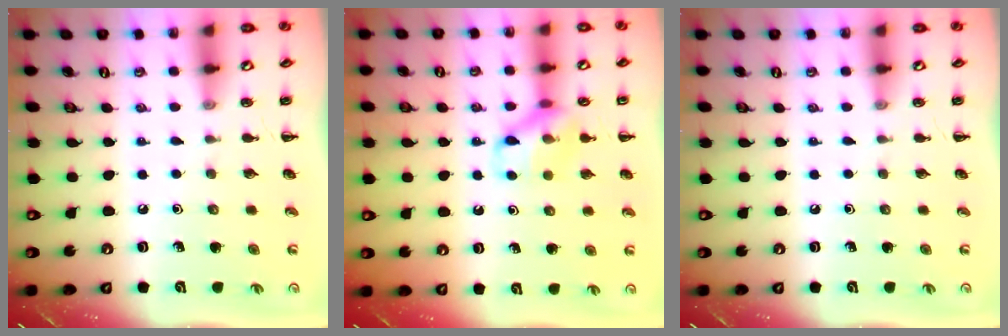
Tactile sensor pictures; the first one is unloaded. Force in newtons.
{"total": 11.8, "press": 11.7, "slide": 1.1}
{"total": 0.0}